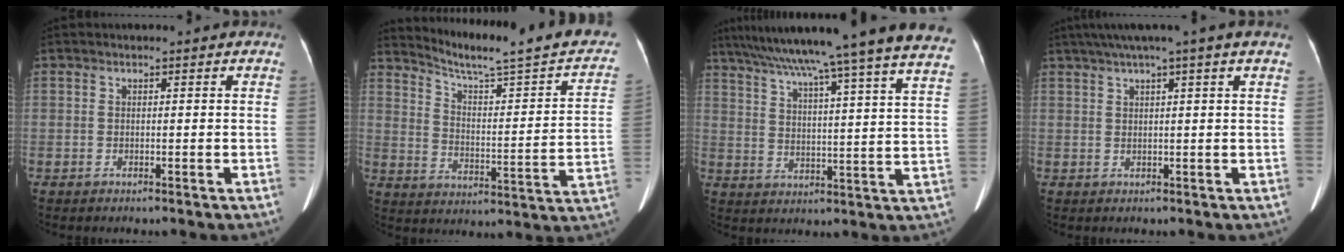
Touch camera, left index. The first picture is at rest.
{"total": 21.2, "force": [18.7, 1.8, 10.0], "torque": [-0.139, -0.041, 0.243]}
{"total": 31.4, "force": [27.6, -1.3, 14.9], "torque": [-0.237, -0.051, 0.357]}
{"total": 6.6, "force": [4.7, -1.6, 4.4], "torque": [-0.066, 0.027, 0.070]}